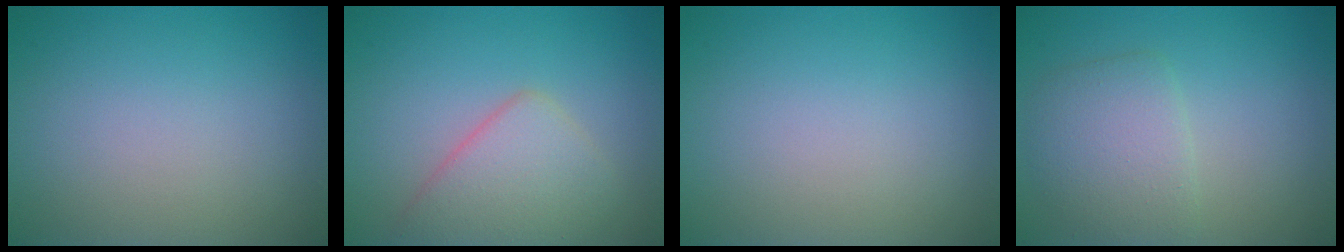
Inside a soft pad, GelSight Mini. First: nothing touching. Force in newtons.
{"total": 4.3, "press": 4.3, "slide": 0.1}
{"total": 0.0}
{"total": 3.7, "press": 3.6, "slide": 0.1}